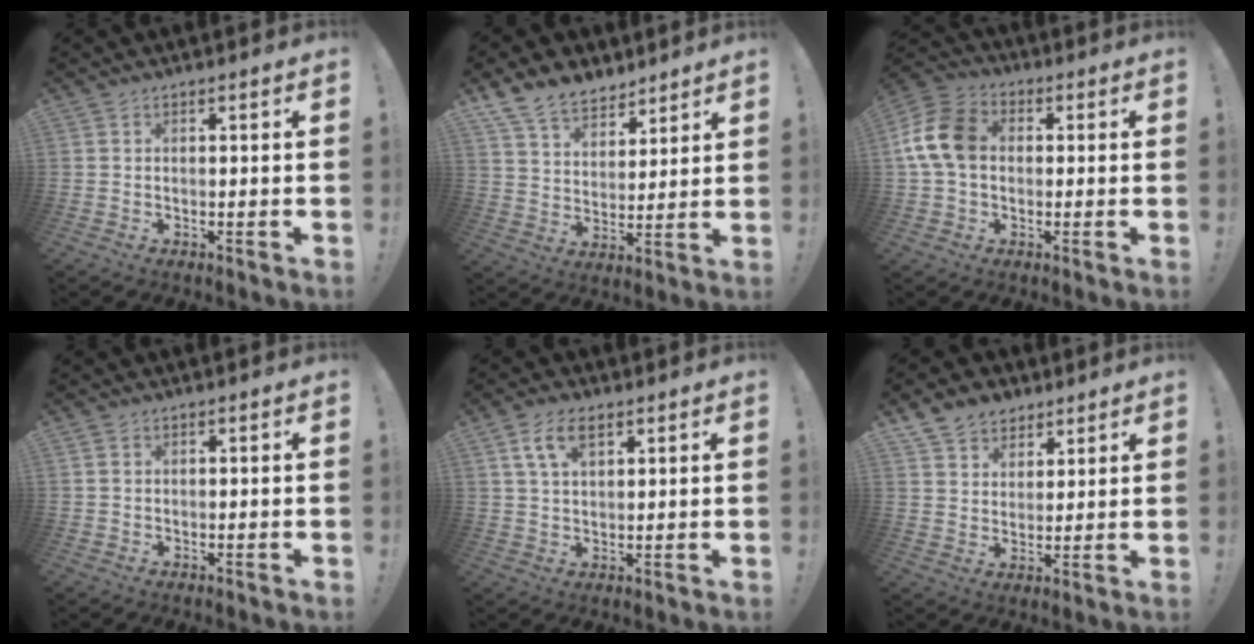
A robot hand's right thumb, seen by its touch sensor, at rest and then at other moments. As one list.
[{"total": 11.4, "force": [8.9, 6.2, 3.2], "torque": [-0.068, -0.062, 0.176]}, {"total": 13.4, "force": [1.5, 9.6, 9.3], "torque": [-0.175, 0.013, 0.032]}, {"total": 1.1, "force": [0.3, 1.0, 0.3], "torque": [-0.005, 0.004, 0.006]}, {"total": 8.0, "force": [4.1, 4.2, 5.5], "torque": [-0.099, 0.000, 0.078]}, {"total": 8.4, "force": [5.8, 5.9, 1.4], "torque": [-0.034, -0.033, 0.119]}]